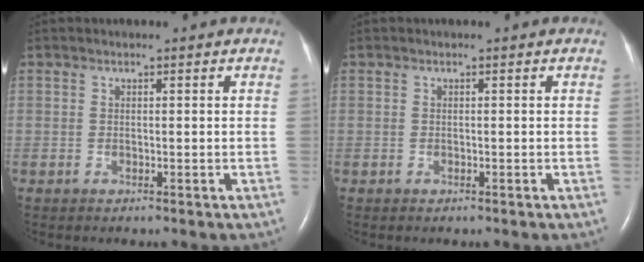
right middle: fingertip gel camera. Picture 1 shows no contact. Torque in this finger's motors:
{"motor_torque": [-0.15, 0.07, 0.02, 0.01]}